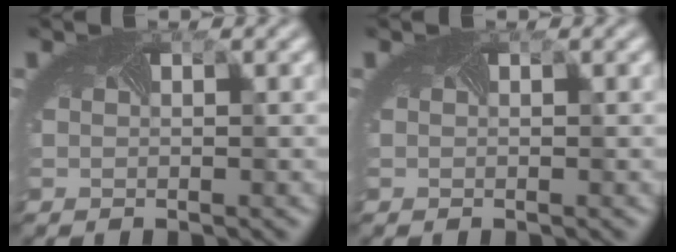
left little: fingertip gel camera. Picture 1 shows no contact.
{"total": 0.0}